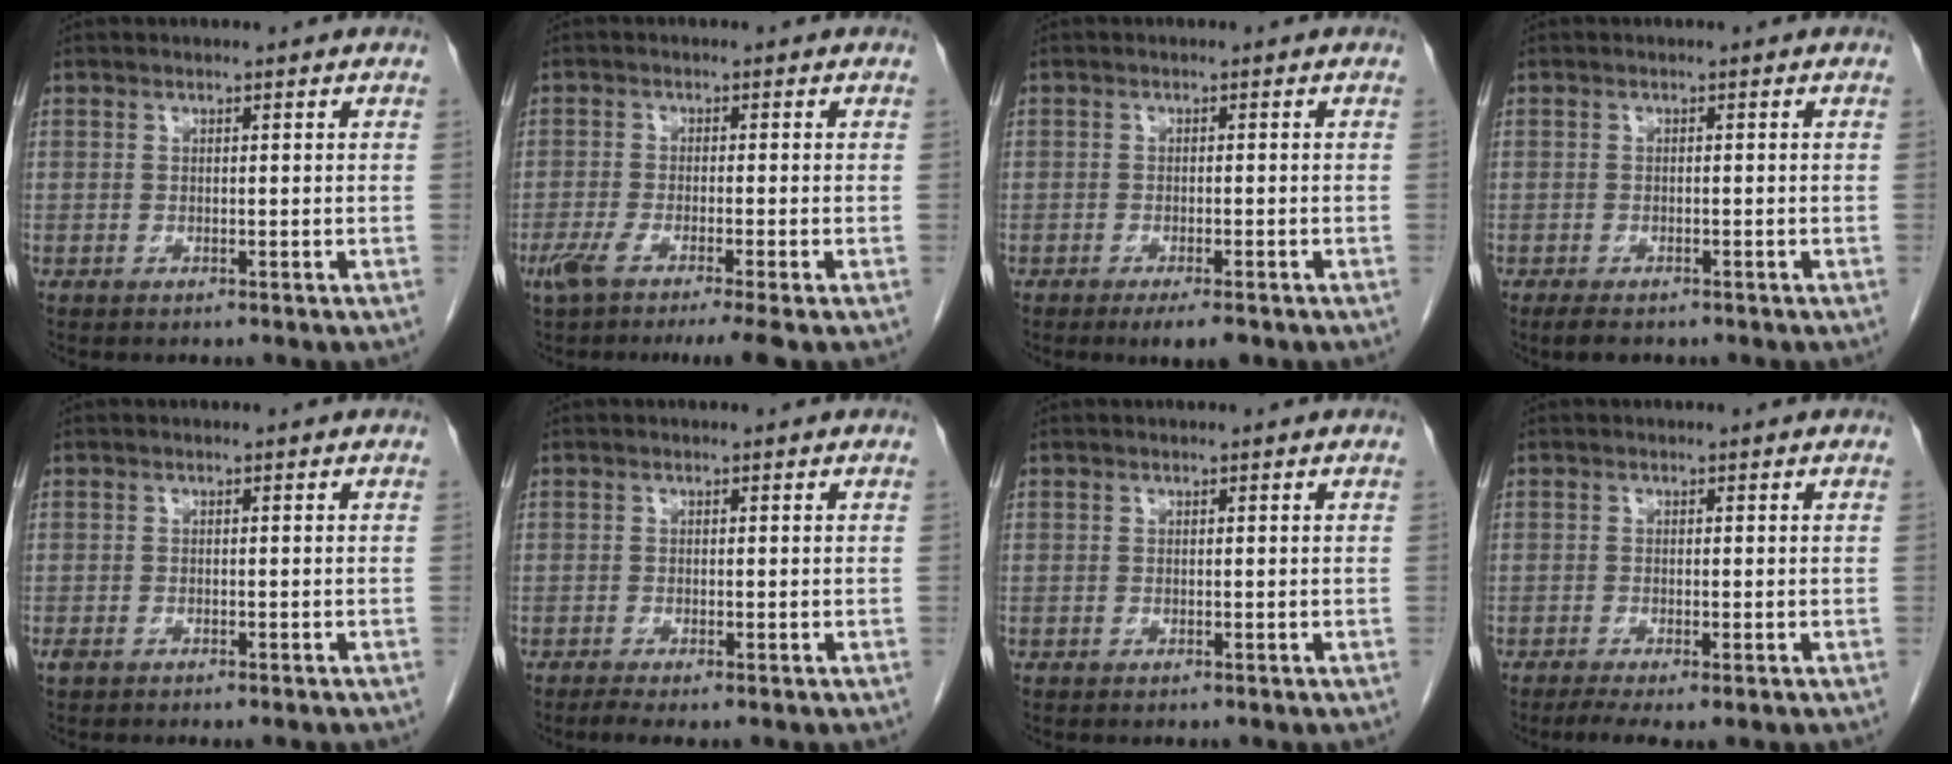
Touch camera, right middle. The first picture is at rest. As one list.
[{"total": 7.9, "force": [-5.4, 0.0, 5.7], "torque": [-0.090, -0.018, -0.088]}, {"total": 3.6, "force": [-2.4, 0.7, 2.6], "torque": [-0.033, -0.005, -0.034]}, {"total": 2.6, "force": [-1.9, 0.9, 1.5], "torque": [-0.027, -0.004, -0.025]}, {"total": 2.5, "force": [-1.8, 0.9, 1.4], "torque": [-0.020, -0.005, -0.024]}, {"total": 2.0, "force": [-1.3, 0.2, 1.5], "torque": [-0.030, -0.009, -0.025]}, {"total": 0.0}, {"total": 3.8, "force": [-2.4, 0.6, 2.9], "torque": [-0.048, -0.014, -0.039]}]